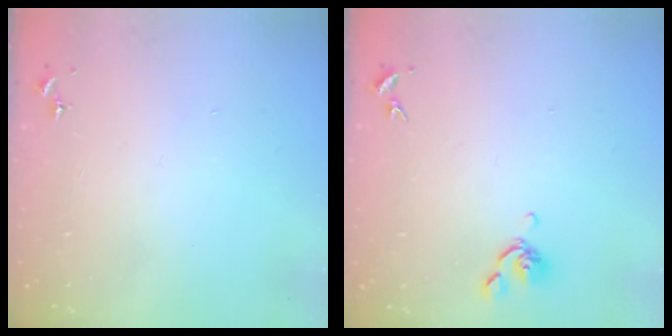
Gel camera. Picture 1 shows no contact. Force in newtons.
{"total": 6.8, "press": 6.7, "slide": 0.9}